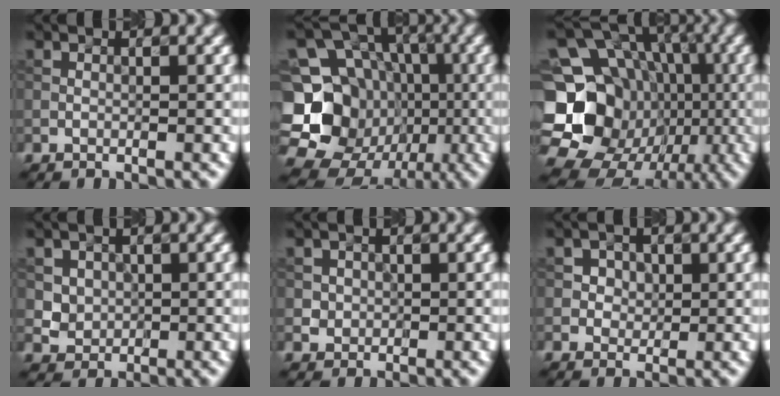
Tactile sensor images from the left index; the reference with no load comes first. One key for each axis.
{"total": 19.3, "fx": -4.9, "fy": 17.6, "fz": 6.4, "tx": -0.164, "ty": 0.003, "tz": -0.095}
{"total": 22.1, "fx": -4.7, "fy": 20.0, "fz": 8.3, "tx": -0.155, "ty": 0.025, "tz": -0.106}
{"total": 2.9, "fx": 0.8, "fy": 2.6, "fz": 1.1, "tx": -0.026, "ty": -0.003, "tz": 0.028}
{"total": 1.9, "fx": 0.4, "fy": 1.8, "fz": 0.6, "tx": -0.006, "ty": 0.002, "tz": 0.015}
{"total": 2.7, "fx": 1.0, "fy": 2.2, "fz": 1.2, "tx": -0.021, "ty": 0.003, "tz": 0.016}